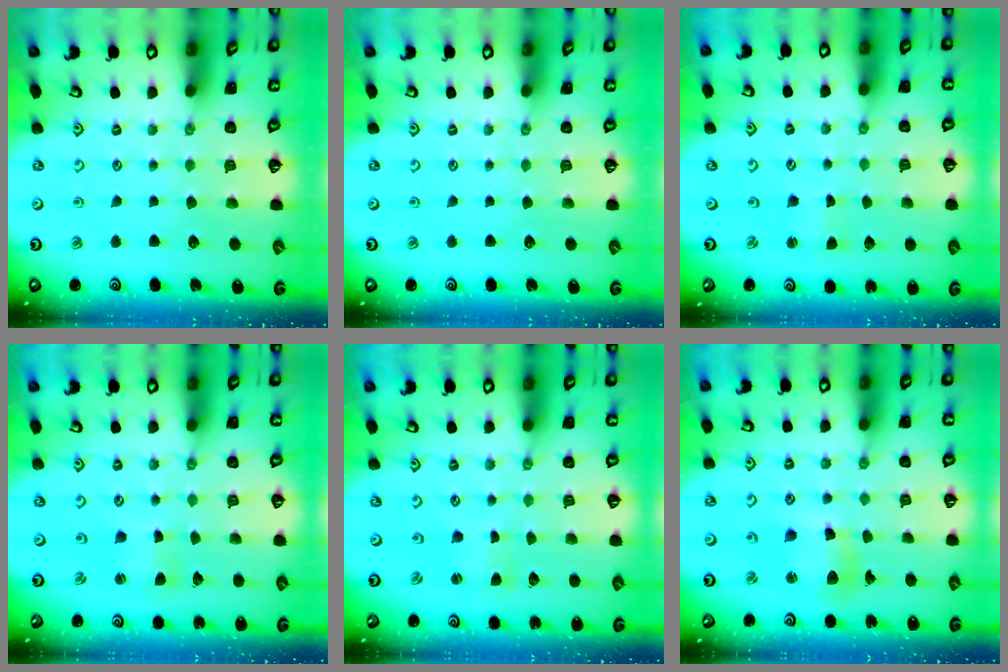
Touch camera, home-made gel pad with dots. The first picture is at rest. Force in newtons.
{"total": 0.0}
{"total": 1.4, "press": 1.4, "slide": 0.1}
{"total": 1.6, "press": 1.5, "slide": 0.3}
{"total": 0.0}
{"total": 10.9, "press": 10.8, "slide": 1.2}